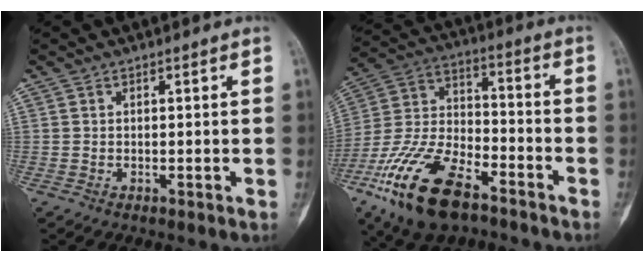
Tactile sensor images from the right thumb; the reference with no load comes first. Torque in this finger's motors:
{"motor_torque": [0.39, 0.46, 1.84, -0.94, 0.18]}